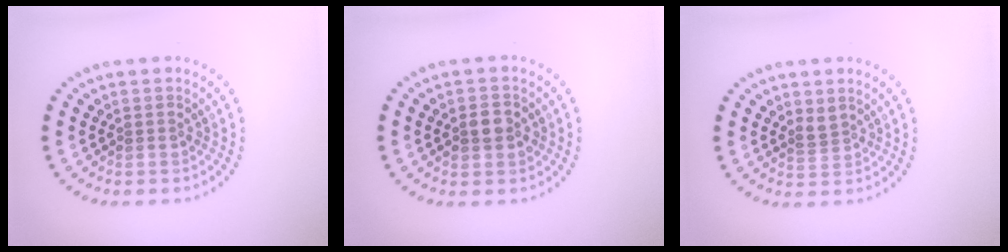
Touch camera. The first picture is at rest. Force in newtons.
{"total": 2.3, "press": 2.3, "slide": 0.2}
{"total": 1.1, "press": 0.8, "slide": 0.8}